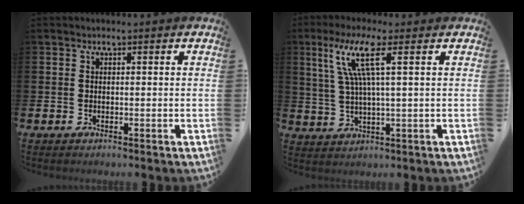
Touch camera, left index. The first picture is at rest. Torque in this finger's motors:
{"motor_torque": [1.20, 0.84, 0.33, 0.10]}